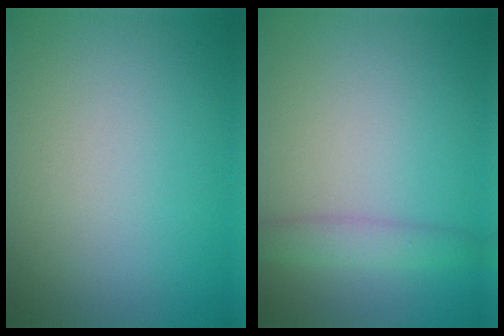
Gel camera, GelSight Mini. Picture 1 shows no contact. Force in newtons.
{"total": 2.2, "press": 2.2, "slide": 0.1}